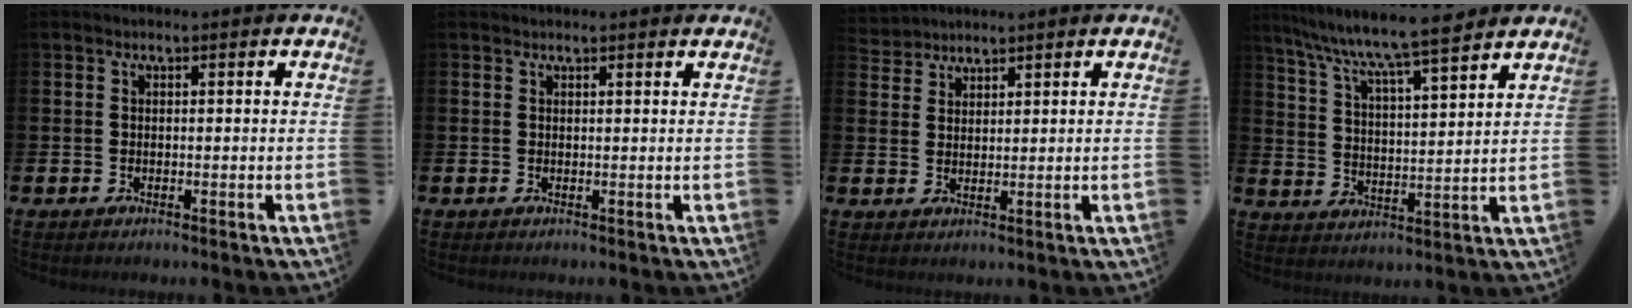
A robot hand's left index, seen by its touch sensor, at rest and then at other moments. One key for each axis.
{"total": 0.6, "fx": 0.6, "fy": 0.0, "fz": 0.1, "tx": 0.006, "ty": -0.004, "tz": 0.010}
{"total": 2.9, "fx": 2.8, "fy": 0.4, "fz": -0.6, "tx": 0.005, "ty": -0.011, "tz": 0.054}
{"total": 8.8, "fx": 8.2, "fy": 0.3, "fz": 3.3, "tx": -0.095, "ty": -0.054, "tz": 0.143}